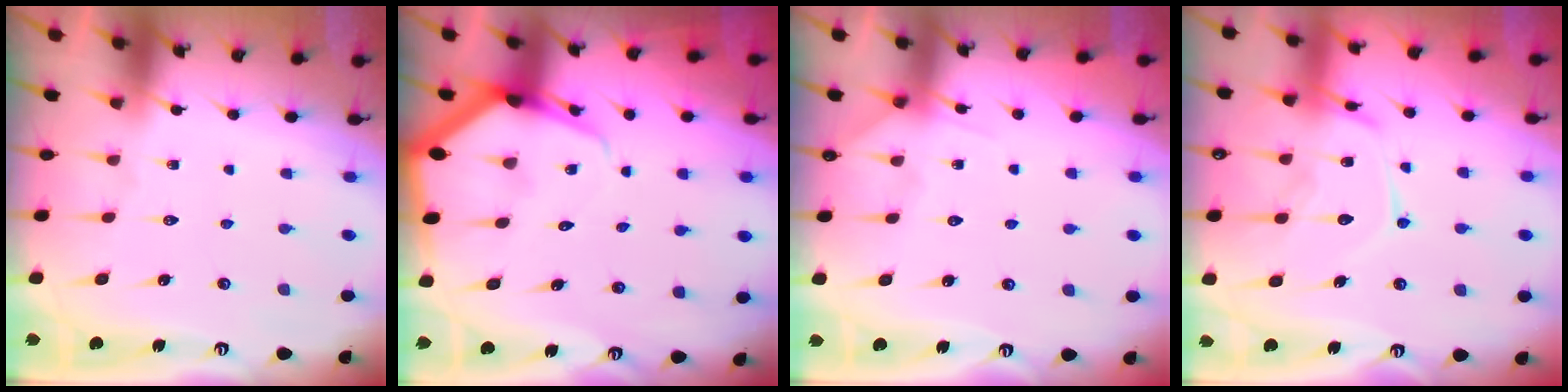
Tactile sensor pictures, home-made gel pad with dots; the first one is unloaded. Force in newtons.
{"total": 6.1, "press": 6.0, "slide": 0.5}
{"total": 5.5, "press": 5.5, "slide": 0.5}
{"total": 15.5, "press": 15.5, "slide": 1.2}